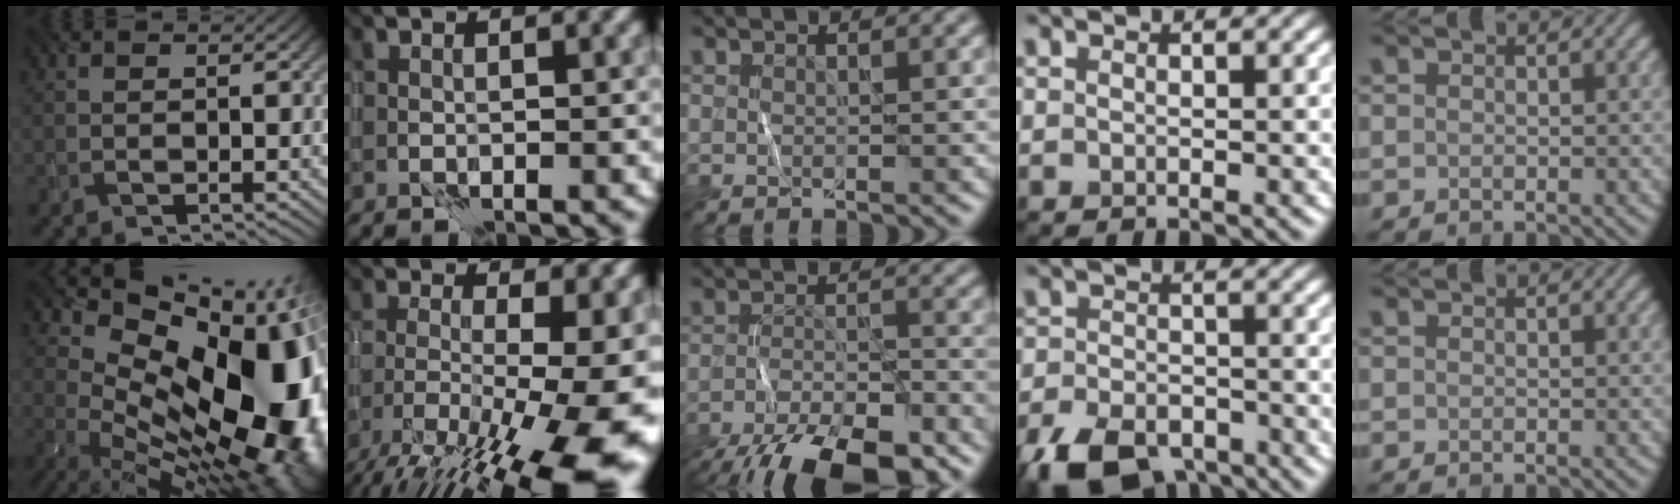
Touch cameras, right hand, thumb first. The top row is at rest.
{"thumb": {"total": 20.0, "force": [2.6, 11.7, 16.0], "torque": [-0.211, -0.018, 0.064]}, "index": {"total": 16.0, "force": [-7.6, 4.7, 13.3], "torque": [-0.211, -0.010, -0.114]}, "middle": {"total": 12.5, "force": [-9.4, 4.1, 7.1], "torque": [-0.131, -0.037, -0.141]}, "ring": {"total": 8.3, "force": [-5.9, 4.1, 4.0], "torque": [-0.081, -0.019, -0.103]}}